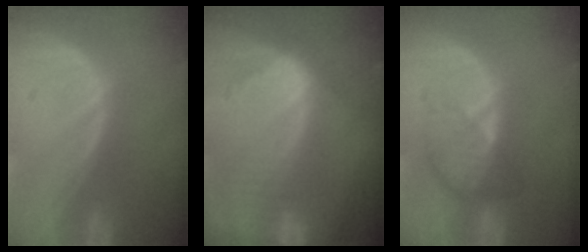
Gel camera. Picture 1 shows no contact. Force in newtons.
{"total": 10.5, "press": 9.0, "slide": 5.5}
{"total": 4.6, "press": 4.2, "slide": 2.0}